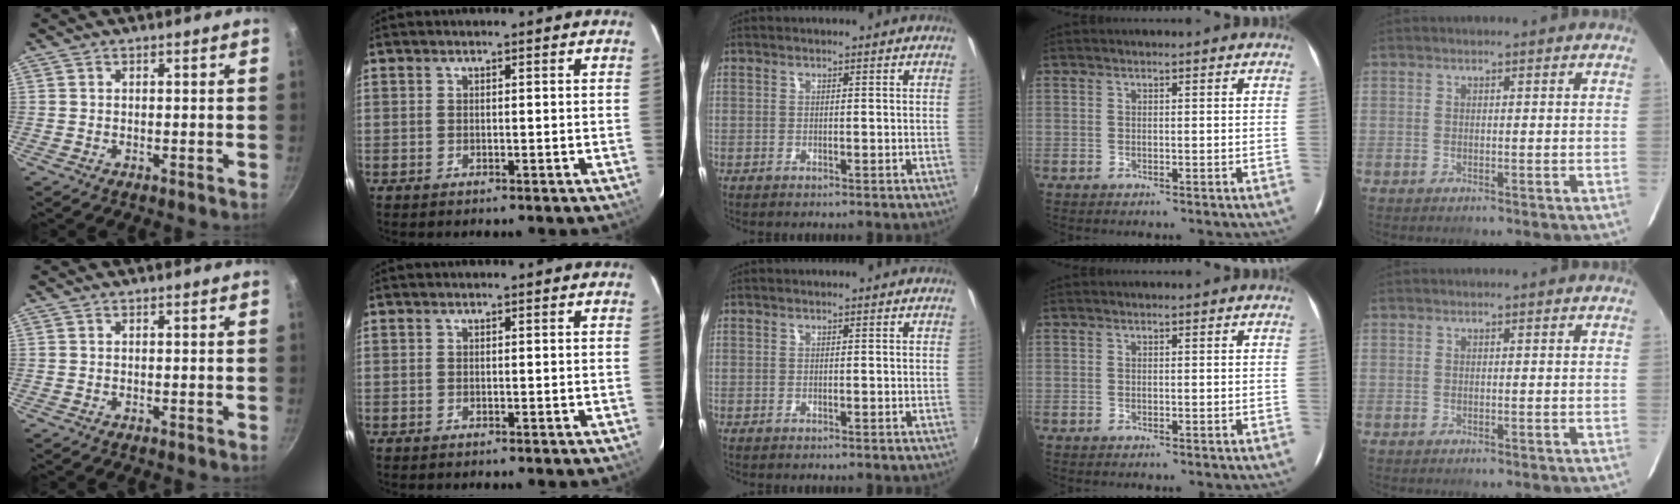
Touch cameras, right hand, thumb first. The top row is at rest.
{}